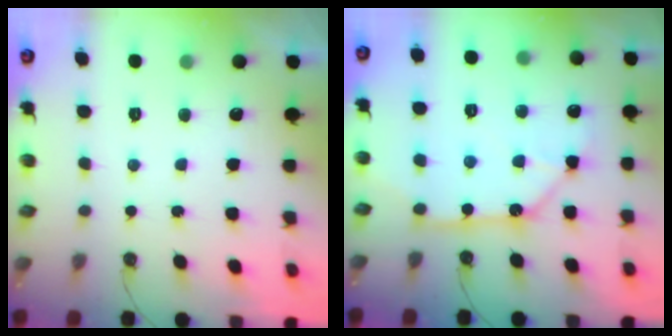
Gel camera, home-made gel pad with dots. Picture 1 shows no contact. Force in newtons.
{"total": 11.1, "press": 11.0, "slide": 1.4}